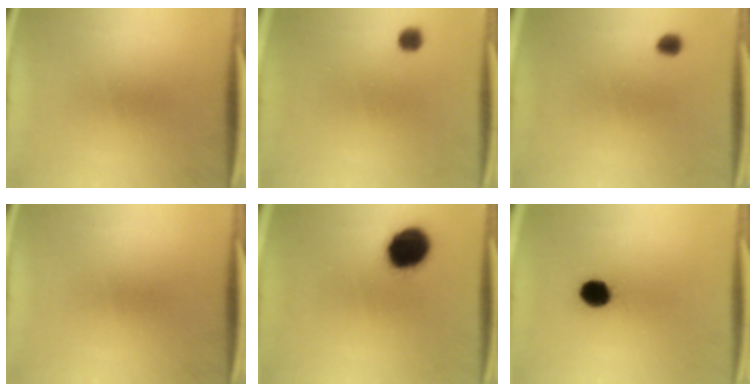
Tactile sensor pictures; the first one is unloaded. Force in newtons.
{"total": 2.6}
{"total": 1.9}
{"total": 0.0}
{"total": 13.1}
{"total": 7.1}